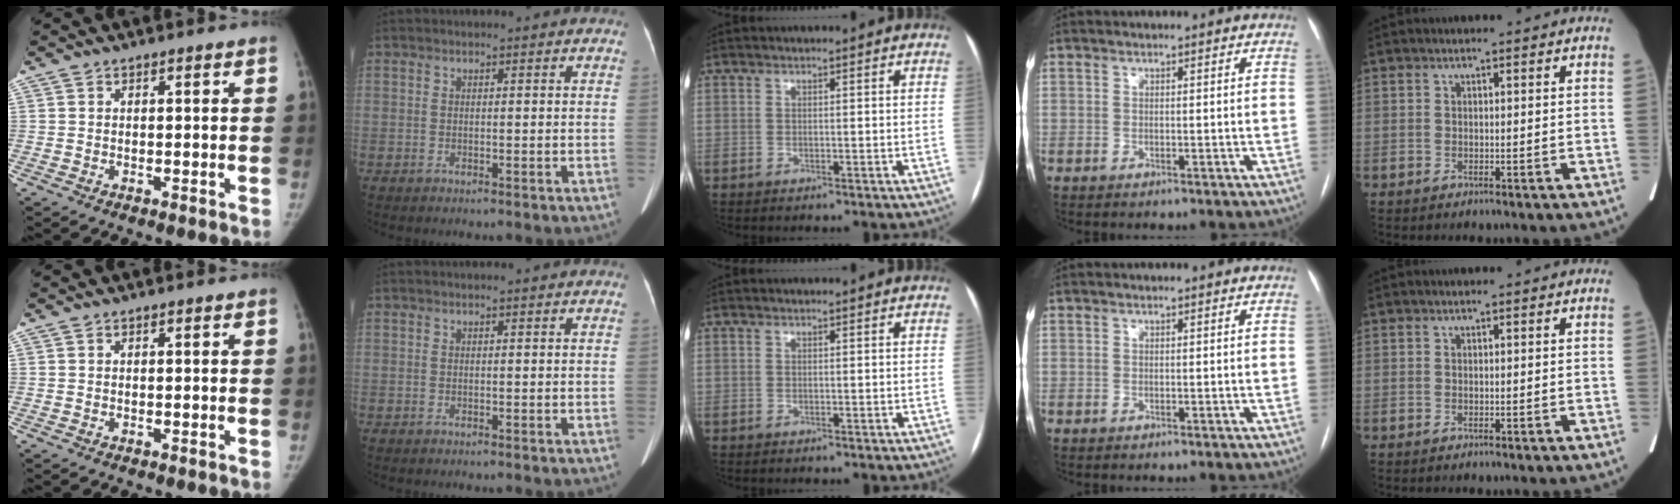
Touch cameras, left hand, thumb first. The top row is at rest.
{}